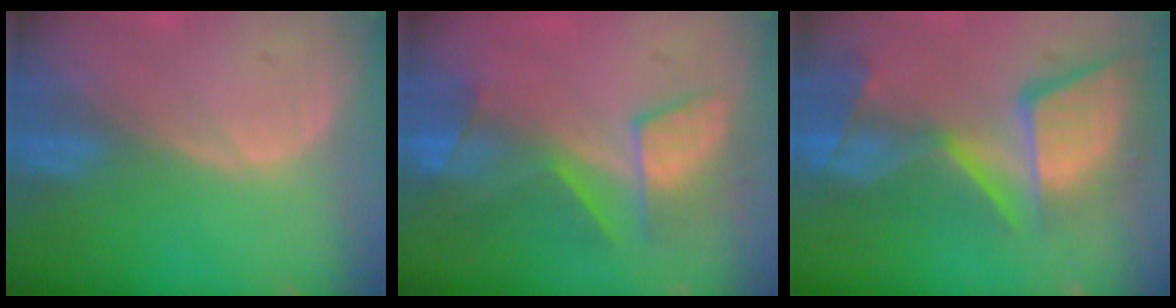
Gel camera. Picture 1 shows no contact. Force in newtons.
{"total": 8.0, "press": 7.5, "slide": 2.5}
{"total": 13.7, "press": 11.2, "slide": 8.0}